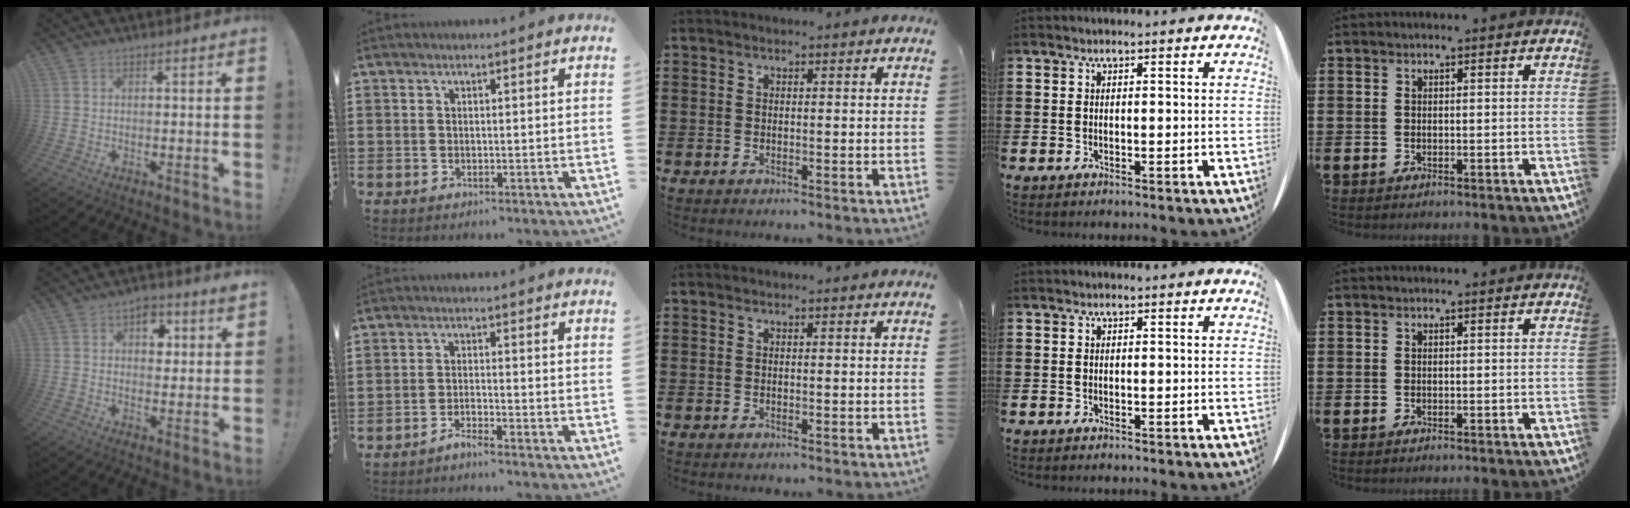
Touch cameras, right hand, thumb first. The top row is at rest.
{"thumb": {"total": 6.1, "force": [2.6, 4.2, 3.5], "torque": [-0.032, -0.010, 0.039]}, "index": {"total": 1.9, "force": [-1.8, -0.3, 0.3], "torque": [-0.006, 0.004, -0.036]}}